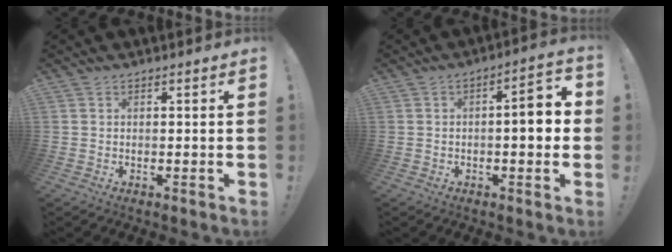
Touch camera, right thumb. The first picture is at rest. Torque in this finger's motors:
{"motor_torque": [0.06, -0.14, 0.26, 0.28, 0.11]}